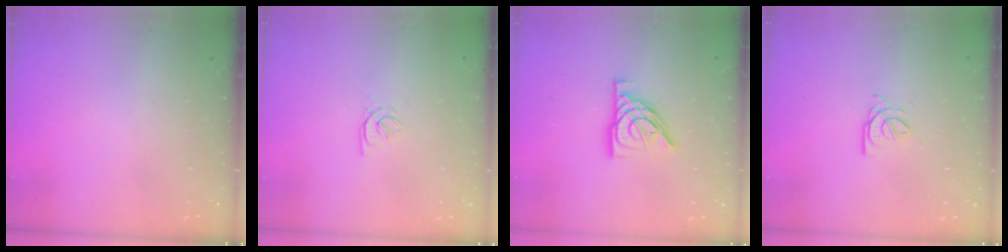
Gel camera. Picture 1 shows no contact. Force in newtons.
{"total": 2.1, "press": 2.0, "slide": 0.5}
{"total": 10.7, "press": 10.6, "slide": 1.2}
{"total": 4.2, "press": 4.1, "slide": 0.4}